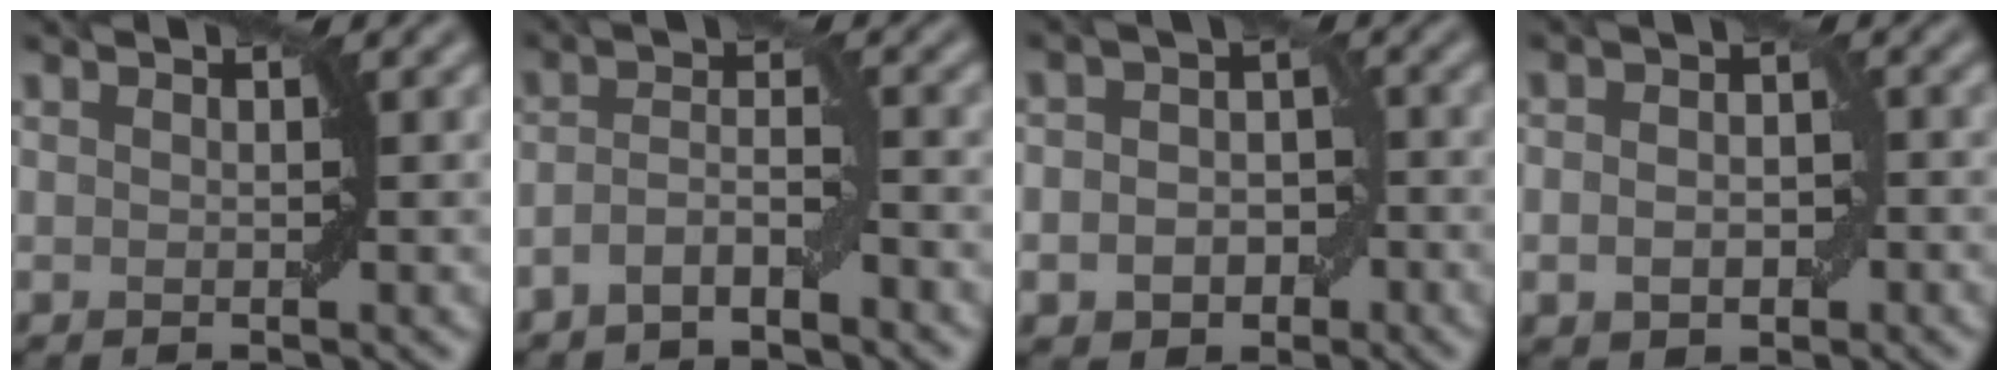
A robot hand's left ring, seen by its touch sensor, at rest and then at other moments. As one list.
[{"total": 3.0, "force": [-2.0, 0.9, 2.0], "torque": [-0.039, 0.010, -0.044]}, {"total": 5.5, "force": [-1.7, 4.4, 3.0], "torque": [-0.011, -0.004, -0.040]}, {"total": 3.4, "force": [-0.7, 2.3, 2.4], "torque": [-0.033, 0.000, -0.014]}]